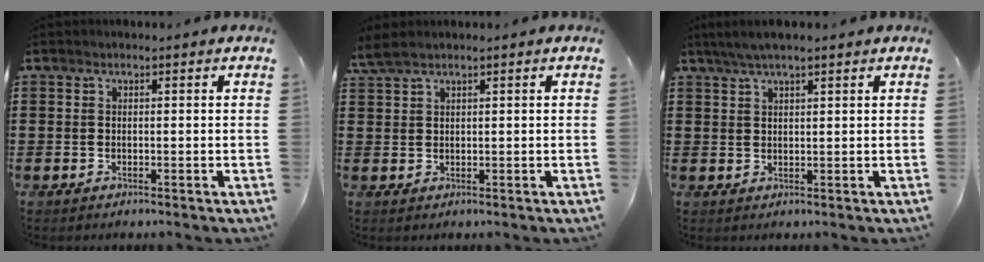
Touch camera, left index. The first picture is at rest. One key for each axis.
{"total": 2.2, "fx": 1.6, "fy": 0.5, "fz": 1.5, "tx": -0.032, "ty": 0.000, "tz": 0.030}
{"total": 2.8, "fx": 2.1, "fy": 0.4, "fz": 1.9, "tx": -0.040, "ty": 0.004, "tz": 0.038}